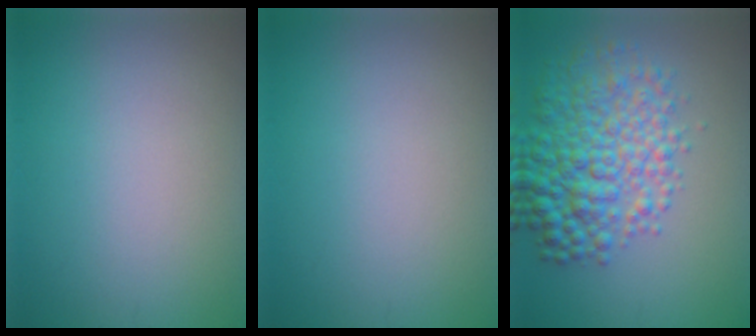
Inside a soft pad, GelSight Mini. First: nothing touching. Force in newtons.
{"total": 0.0}
{"total": 7.1, "press": 7.1, "slide": 0.1}